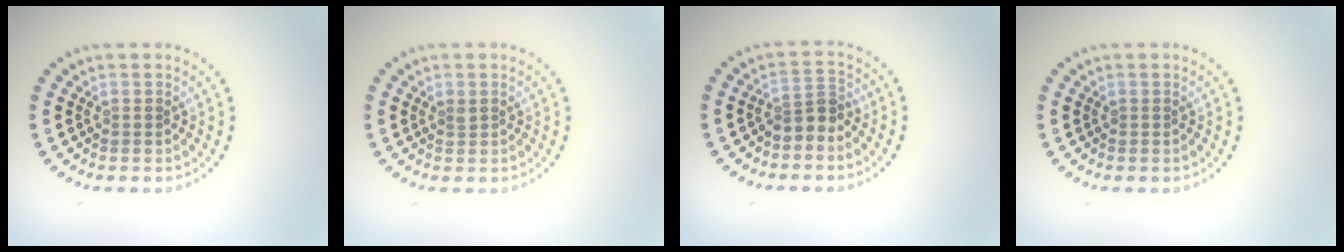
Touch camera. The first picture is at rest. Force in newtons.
{"total": 0.5, "press": 0.5, "slide": 0.3}
{"total": 2.3, "press": 1.9, "slide": 1.4}
{"total": 0.0}